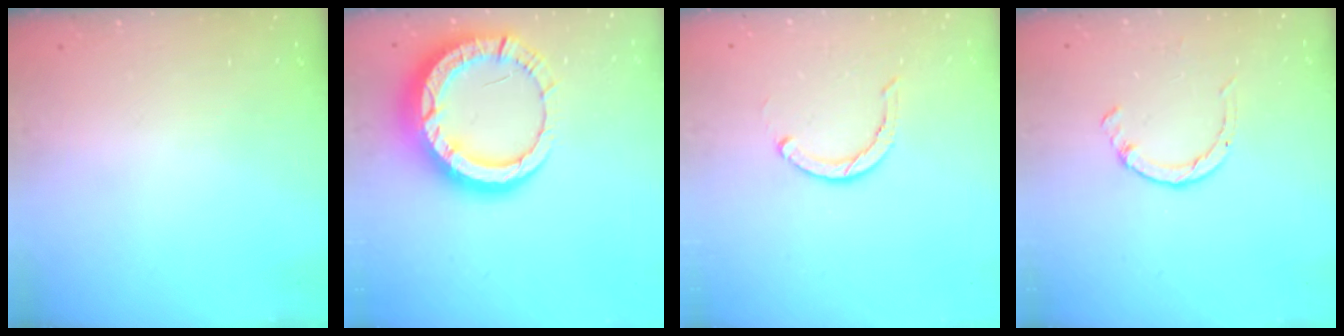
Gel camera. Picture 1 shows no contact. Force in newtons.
{"total": 15.9, "press": 15.9, "slide": 1.5}
{"total": 3.5, "press": 3.4, "slide": 0.5}
{"total": 2.6, "press": 2.6, "slide": 0.4}